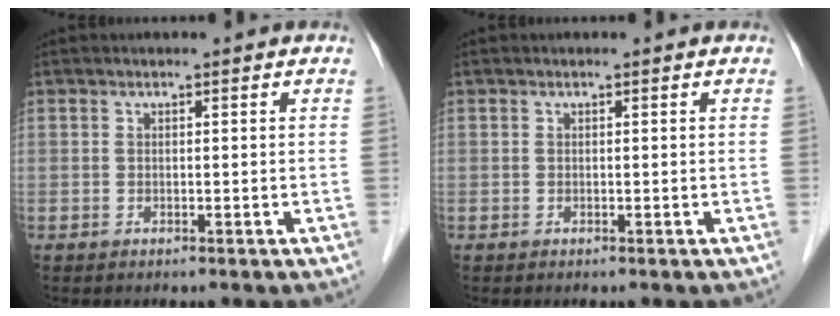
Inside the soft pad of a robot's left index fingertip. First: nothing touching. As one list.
[{"total": 0.0}]